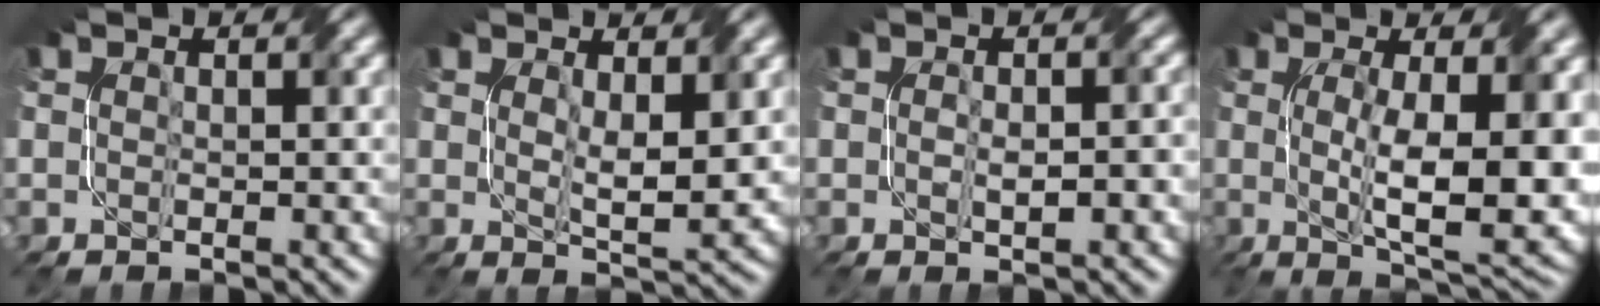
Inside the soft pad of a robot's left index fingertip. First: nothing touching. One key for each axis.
{"total": 3.4, "fx": 1.0, "fy": 0.9, "fz": 3.1, "tx": -0.060, "ty": -0.008, "tz": 0.023}
{"total": 2.1, "fx": -0.3, "fy": 0.8, "fz": 2.0, "tx": -0.036, "ty": -0.003, "tz": -0.002}
{"total": 9.8, "fx": -0.1, "fy": 2.7, "fz": 9.5, "tx": -0.149, "ty": -0.009, "tz": 0.004}